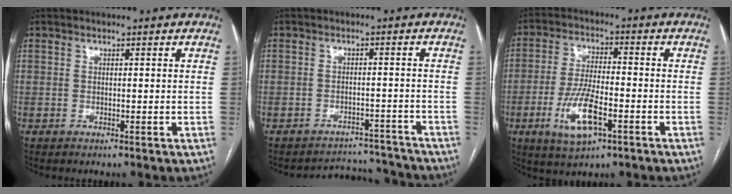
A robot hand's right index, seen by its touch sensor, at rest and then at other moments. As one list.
[{"total": 8.2, "force": [-7.9, 1.4, -1.9], "torque": [0.036, 0.034, -0.101]}, {"total": 9.8, "force": [-4.1, 2.9, 8.5], "torque": [-0.175, -0.006, -0.070]}]